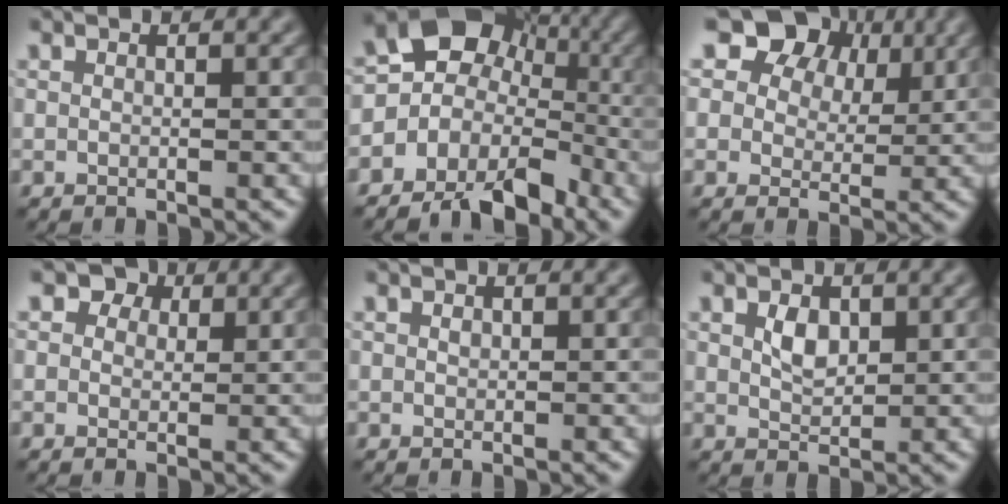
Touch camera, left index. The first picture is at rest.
{"total": 8.9, "force": [-2.1, 6.9, 5.2], "torque": [-0.035, 0.014, -0.047]}
{"total": 8.1, "force": [5.0, 5.3, 3.6], "torque": [-0.077, 0.012, 0.076]}
{"total": 3.2, "force": [1.9, 2.1, 1.3], "torque": [-0.023, 0.000, 0.011]}
{"total": 0.5, "force": [0.2, 0.4, 0.2], "torque": [-0.003, 0.000, 0.002]}
{"total": 2.2, "force": [0.8, 1.4, 1.5], "torque": [-0.032, 0.000, 0.015]}